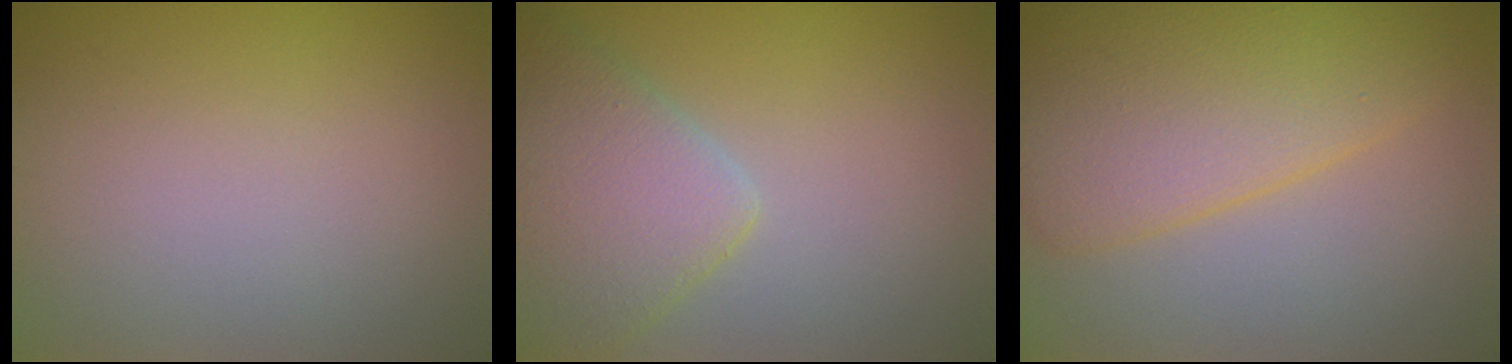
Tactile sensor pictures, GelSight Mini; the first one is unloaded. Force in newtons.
{"total": 5.5, "press": 5.5, "slide": 0.3}
{"total": 6.3, "press": 6.3, "slide": 0.3}